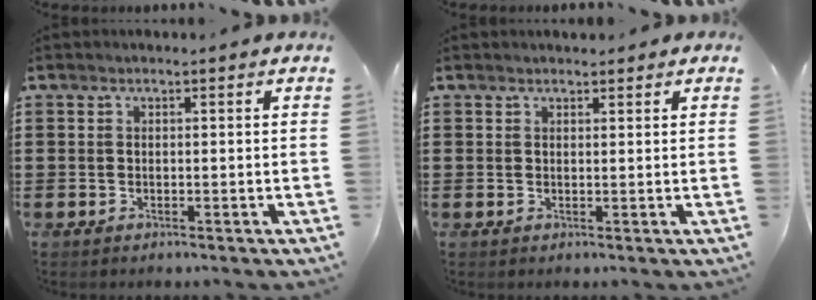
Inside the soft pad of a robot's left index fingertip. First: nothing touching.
{"total": 1.2, "force": [1.0, 0.5, 0.1], "torque": [-0.004, 0.004, 0.021]}